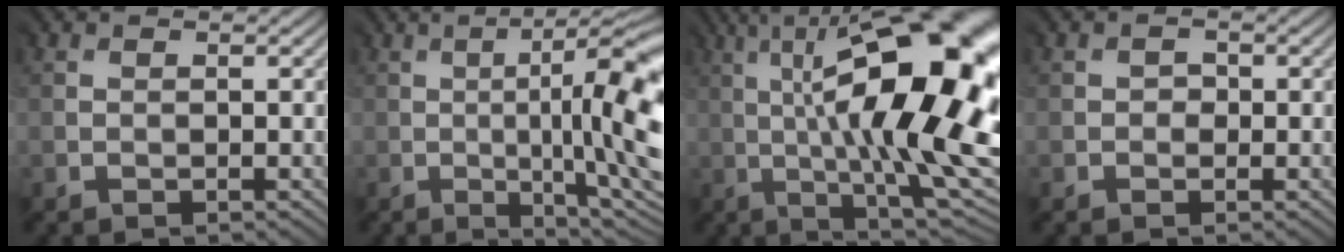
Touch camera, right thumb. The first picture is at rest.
{"total": 12.2, "force": [-1.1, 2.4, 11.9], "torque": [-0.145, 0.003, -0.004]}
{"total": 18.7, "force": [1.6, 4.8, 18.0], "torque": [-0.251, 0.034, 0.028]}
{"total": 1.0, "force": [-0.2, 0.8, -0.4], "torque": [0.010, -0.004, -0.002]}